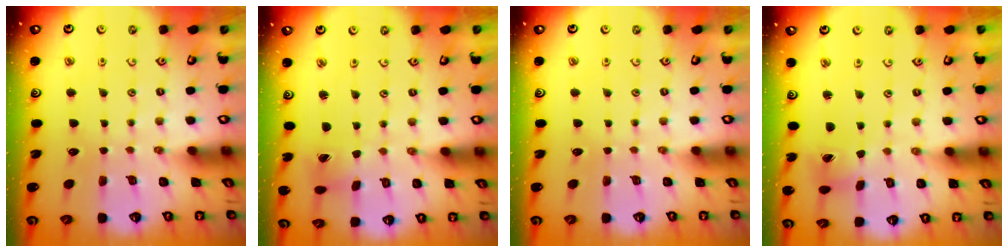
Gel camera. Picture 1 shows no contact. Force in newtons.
{"total": 3.0, "press": 3.0, "slide": 0.2}
{"total": 0.0}
{"total": 4.1, "press": 4.1, "slide": 0.5}